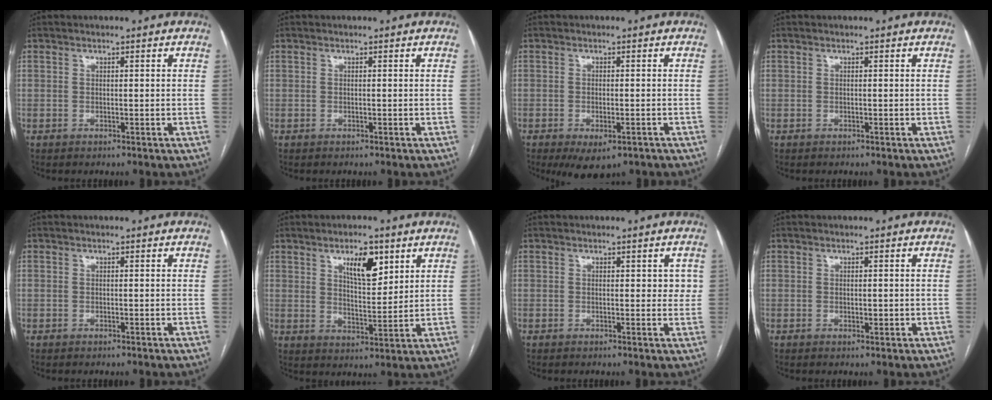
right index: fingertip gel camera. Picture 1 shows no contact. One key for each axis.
{"total": 0.0}
{"total": 5.5, "fx": -3.2, "fy": 2.2, "fz": 3.8, "tx": -0.055, "ty": -0.009, "tz": -0.042}
{"total": 0.0}
{"total": 0.0}
{"total": 7.5, "fx": 4.0, "fy": 2.6, "fz": 5.8, "tx": -0.096, "ty": 0.000, "tz": 0.068}
{"total": 2.4, "fx": 0.7, "fy": 1.5, "fz": 1.7, "tx": -0.012, "ty": 0.004, "tz": 0.007}
{"total": 1.1, "fx": 0.1, "fy": 0.6, "fz": 0.9, "tx": -0.014, "ty": -0.001, "tz": 0.006}